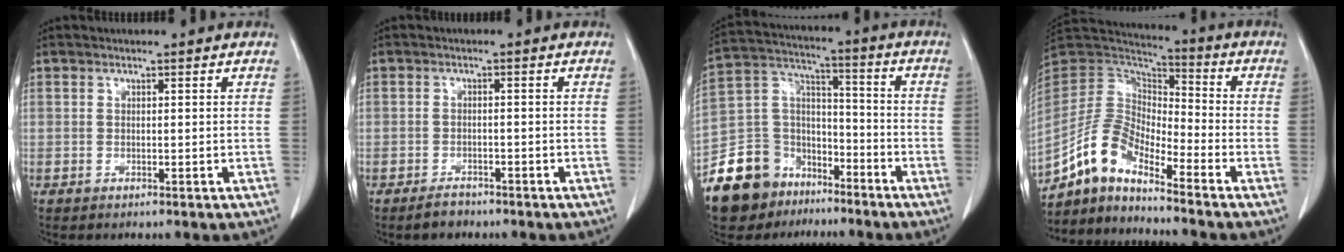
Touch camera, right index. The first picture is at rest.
{"total": 3.3, "force": [-2.6, 1.7, 1.1], "torque": [-0.024, 0.002, -0.036]}
{"total": 18.7, "force": [-12.8, 12.0, 6.4], "torque": [-0.150, 0.057, -0.221]}
{"total": 11.6, "force": [-9.2, 3.4, 6.1], "torque": [-0.135, 0.023, -0.181]}